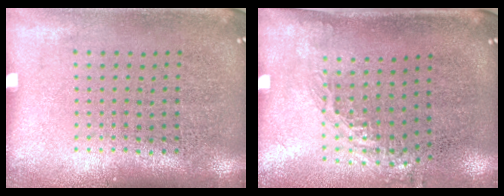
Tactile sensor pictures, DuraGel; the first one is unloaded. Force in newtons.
{"total": 1.2, "press": 1.0, "slide": 0.8}